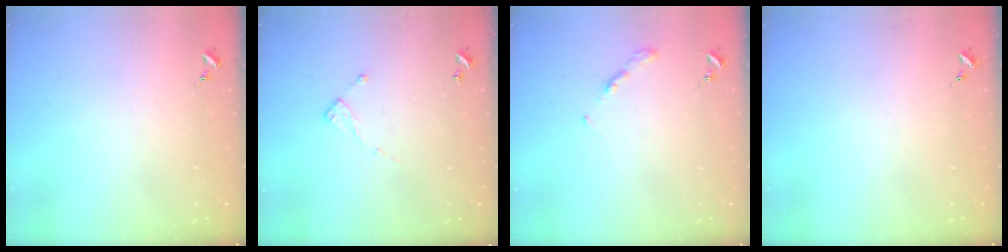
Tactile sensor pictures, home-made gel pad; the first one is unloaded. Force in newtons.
{"total": 6.4, "press": 6.4, "slide": 0.4}
{"total": 3.2, "press": 3.2, "slide": 0.4}
{"total": 0.0}